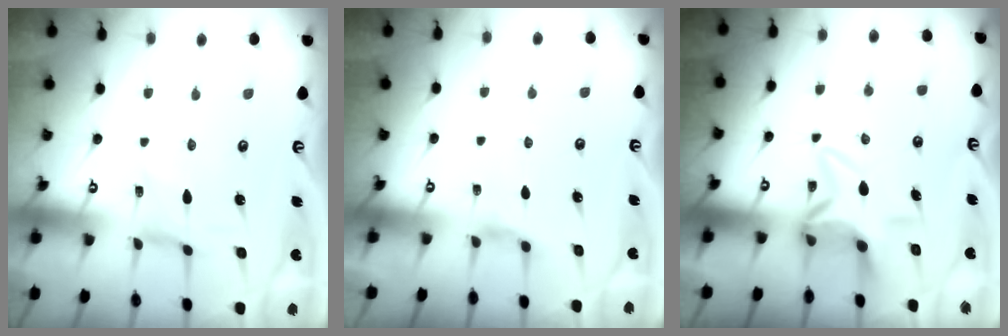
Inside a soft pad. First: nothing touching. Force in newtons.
{"total": 3.7, "press": 3.6, "slide": 0.4}
{"total": 7.9, "press": 7.7, "slide": 1.9}